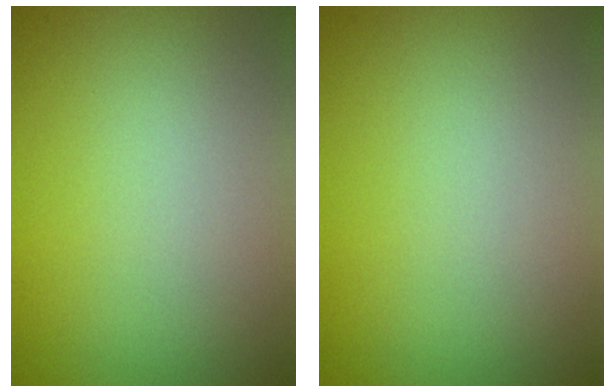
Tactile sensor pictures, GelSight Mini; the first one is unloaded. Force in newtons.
{"total": 0.0}